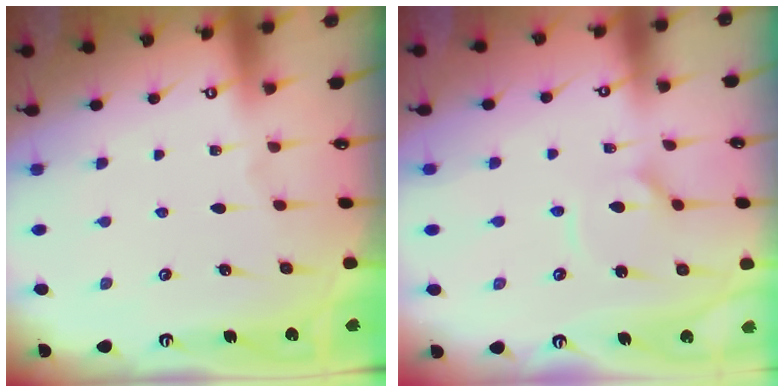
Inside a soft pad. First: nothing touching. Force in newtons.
{"total": 3.2, "press": 3.1, "slide": 0.7}